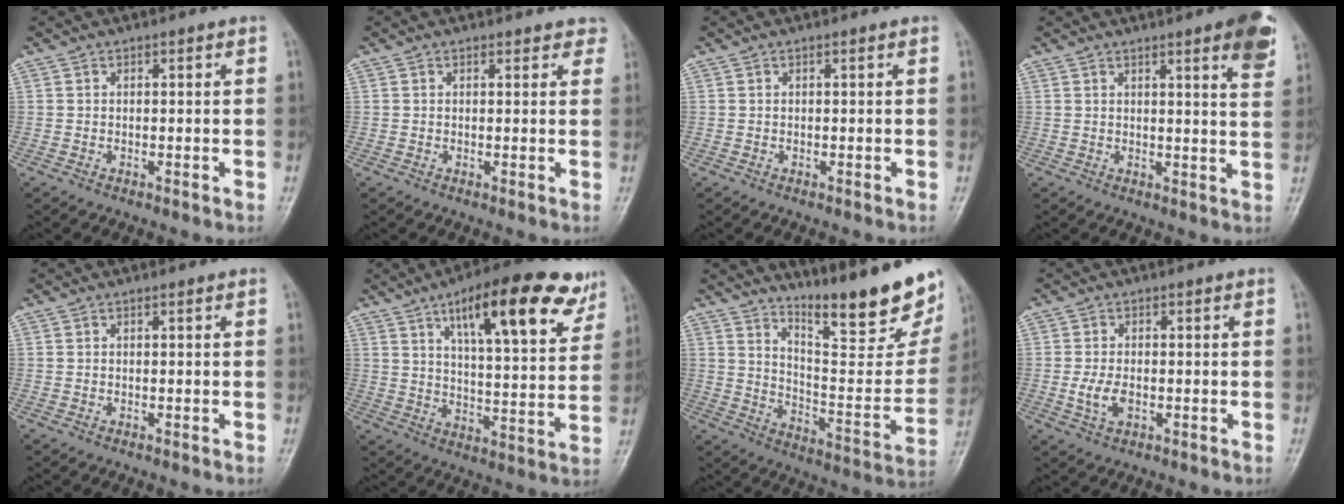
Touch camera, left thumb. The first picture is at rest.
{"total": 2.7, "force": [2.3, 1.4, 0.3], "torque": [0.028, -0.008, 0.010]}
{"total": 0.0}
{"total": 12.0, "force": [6.7, 2.3, 9.7], "torque": [-0.096, -0.029, 0.074]}
{"total": 0.0}
{"total": 20.9, "force": [11.5, 6.4, 16.2], "torque": [-0.201, -0.033, 0.169]}
{"total": 22.5, "force": [17.0, 4.1, 14.2], "torque": [-0.177, -0.120, 0.251]}
{"total": 4.1, "force": [-0.9, 2.5, 3.1], "torque": [-0.063, -0.001, -0.016]}